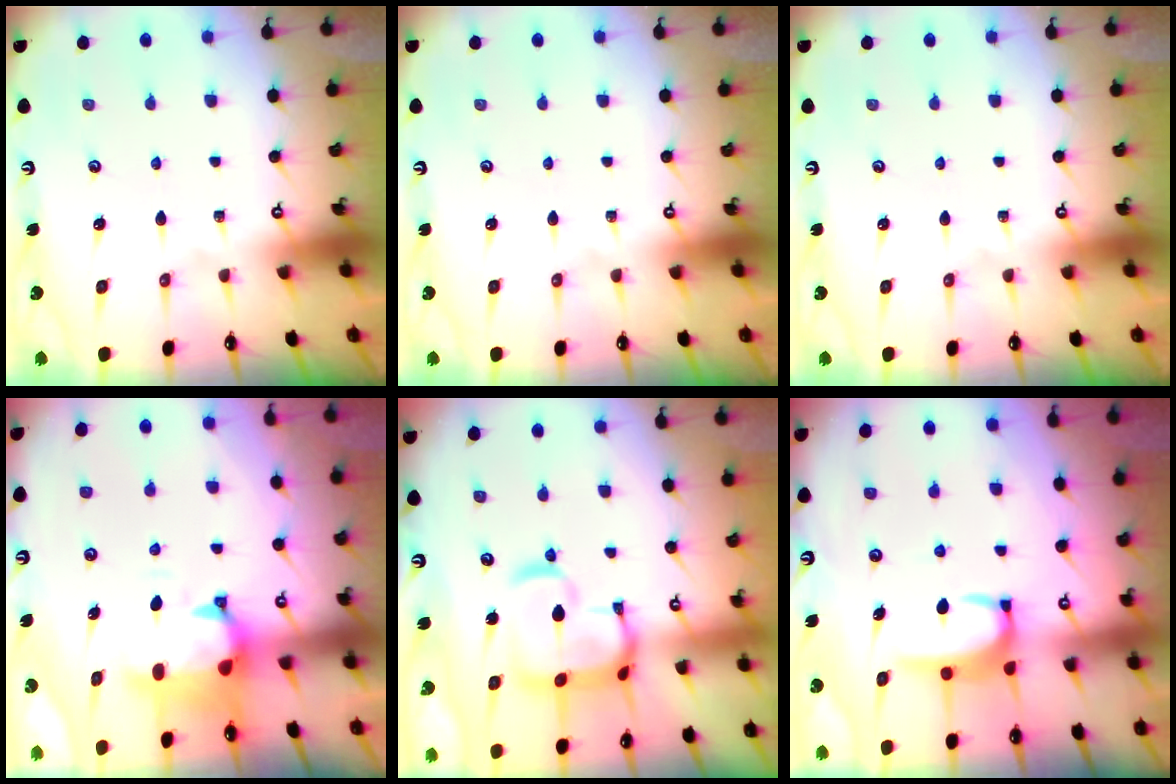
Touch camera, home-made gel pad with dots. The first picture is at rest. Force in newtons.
{"total": 0.0}
{"total": 0.0}
{"total": 1.5, "press": 0.9, "slide": 1.2}
{"total": 13.9, "press": 13.9, "slide": 1.4}
{"total": 3.5, "press": 3.4, "slide": 0.5}